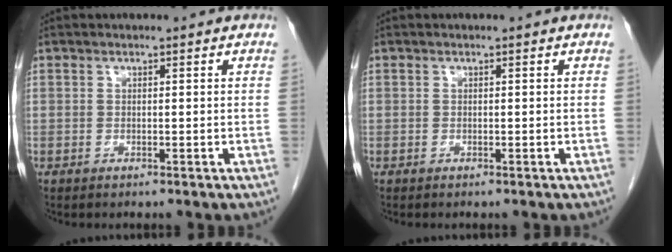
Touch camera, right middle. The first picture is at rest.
{"total": 0.0}